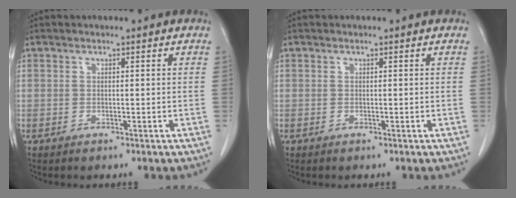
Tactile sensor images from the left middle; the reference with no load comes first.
{"total": 0.0}